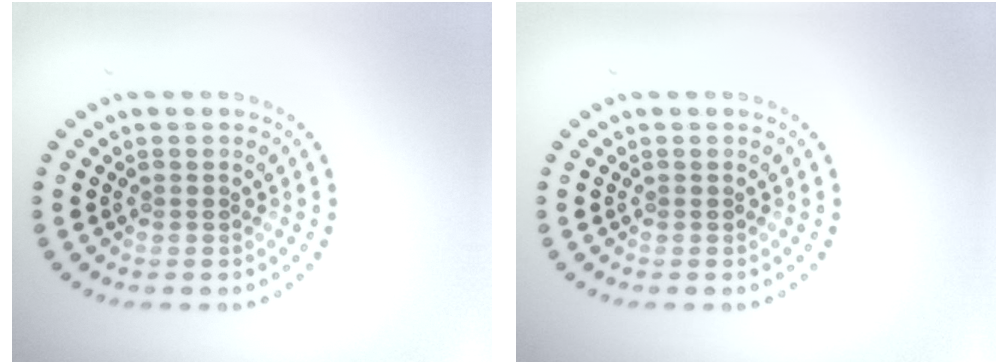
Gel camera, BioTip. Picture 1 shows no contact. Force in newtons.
{"total": 0.0}